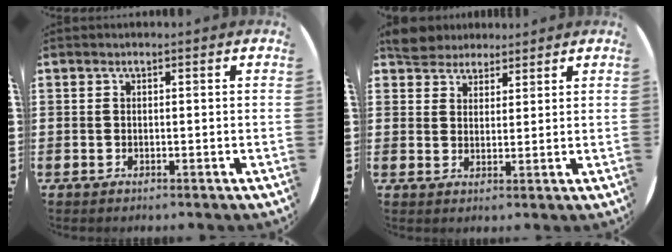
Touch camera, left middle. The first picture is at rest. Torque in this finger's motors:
{"motor_torque": [0.77, -0.80, 0.04, 0.04]}